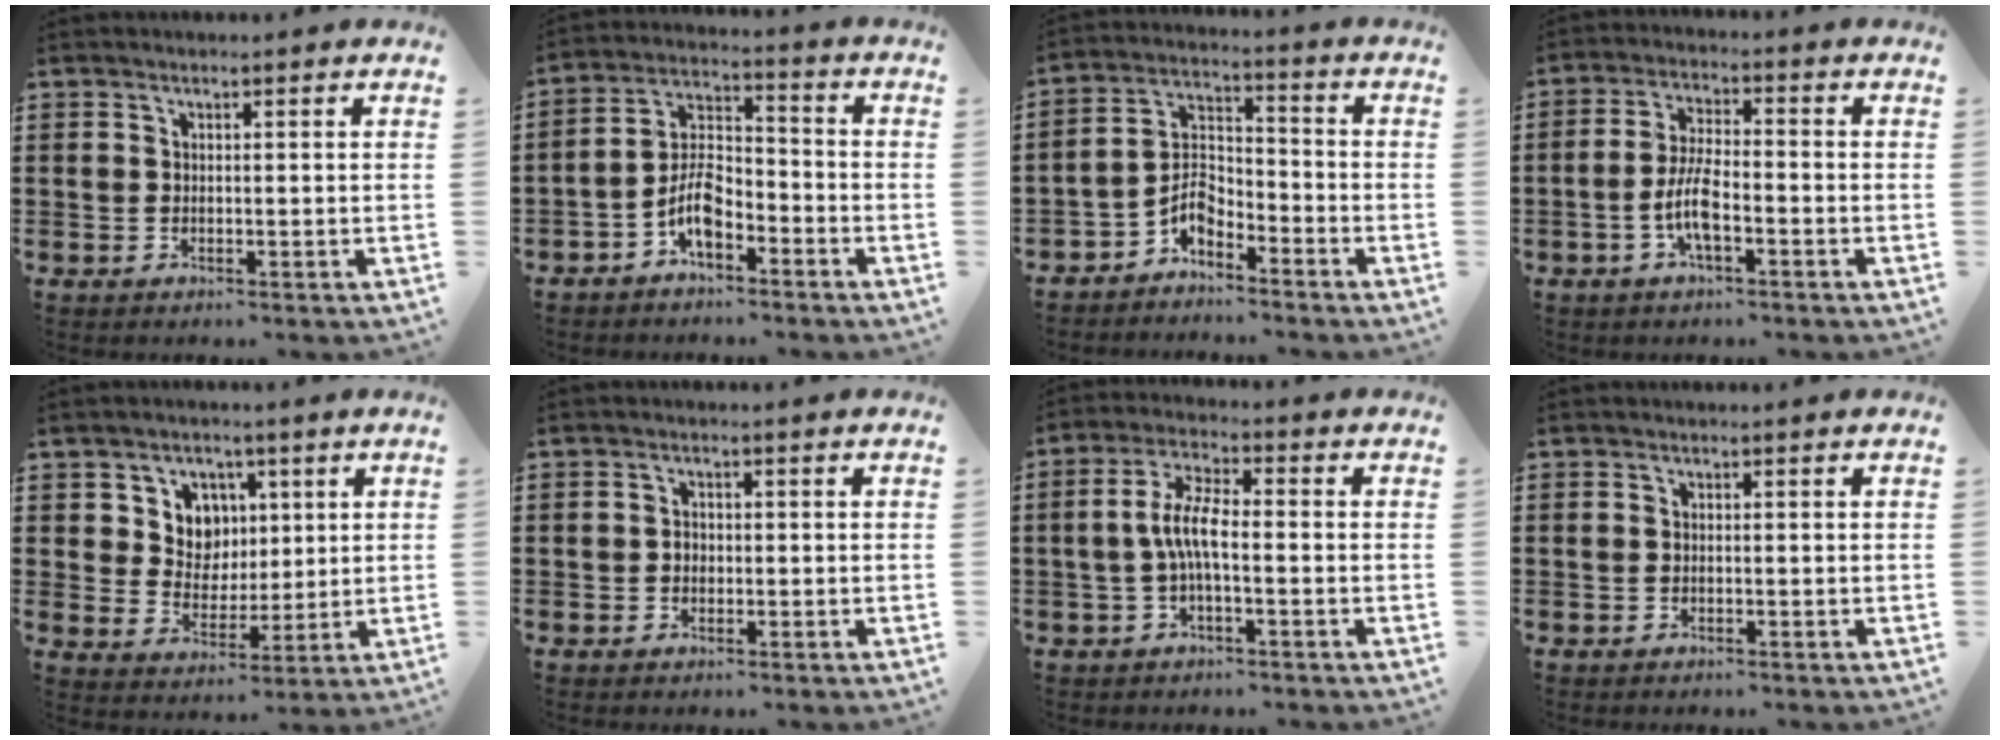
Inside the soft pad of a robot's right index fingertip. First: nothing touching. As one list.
[{"total": 6.6, "force": [-3.6, 3.0, 4.7], "torque": [-0.109, 0.006, -0.072]}, {"total": 4.9, "force": [-3.7, 2.3, 2.3], "torque": [-0.061, -0.001, -0.077]}, {"total": 6.3, "force": [-2.2, 1.8, 5.6], "torque": [-0.129, -0.008, -0.048]}, {"total": 6.7, "force": [2.6, 6.0, 1.6], "torque": [-0.052, 0.003, 0.045]}, {"total": 1.3, "force": [-0.3, 1.0, 0.7], "torque": [-0.016, 0.004, -0.006]}, {"total": 6.1, "force": [-1.1, 1.8, 5.8], "torque": [-0.131, -0.004, -0.027]}, {"total": 0.0}]